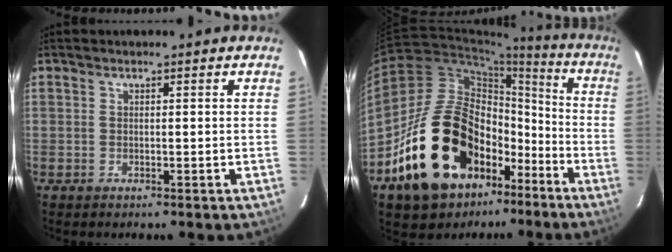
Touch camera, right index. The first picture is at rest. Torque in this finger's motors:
{"motor_torque": [1.82, 0.01, 1.05, 0.07]}